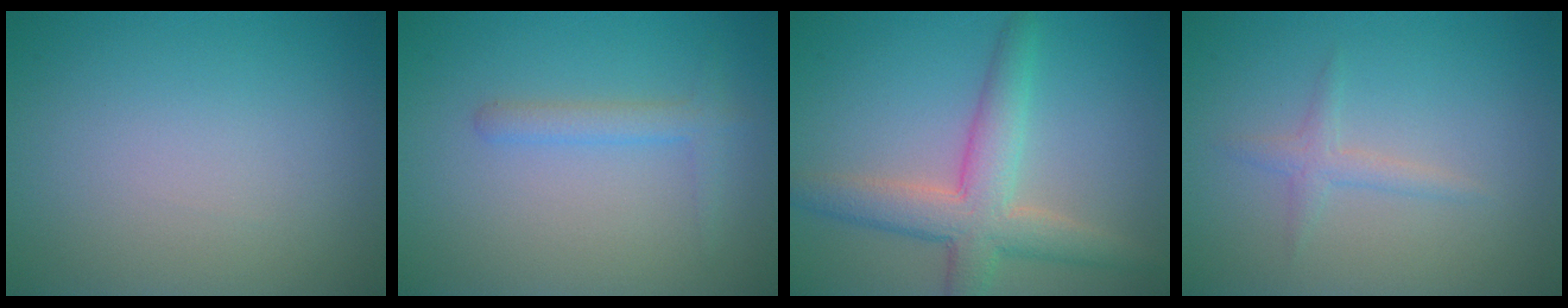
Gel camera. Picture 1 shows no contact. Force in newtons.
{"total": 1.7, "press": 1.7, "slide": 0.1}
{"total": 5.4, "press": 5.4, "slide": 0.3}
{"total": 1.5, "press": 1.5, "slide": 0.0}